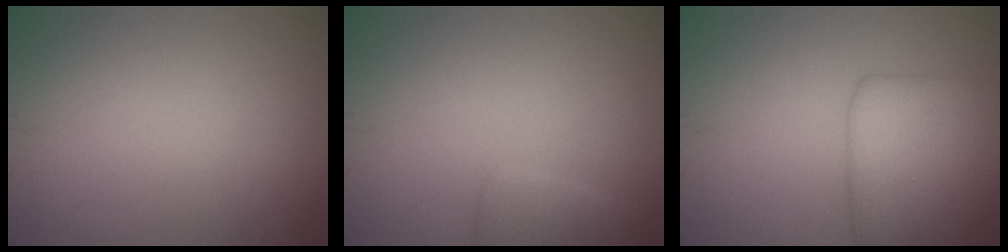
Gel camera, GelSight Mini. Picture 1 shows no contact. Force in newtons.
{"total": 1.8, "press": 1.8, "slide": 0.2}
{"total": 5.7, "press": 5.7, "slide": 0.2}